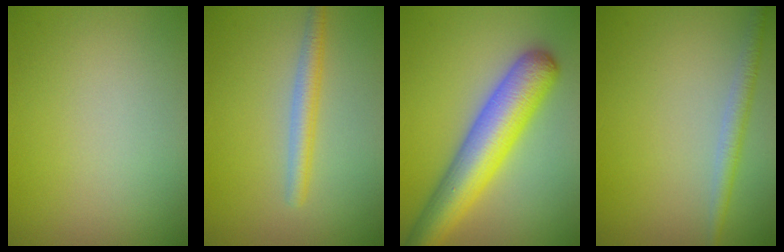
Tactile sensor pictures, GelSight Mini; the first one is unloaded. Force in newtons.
{"total": 2.4, "press": 2.4, "slide": 0.1}
{"total": 8.4, "press": 8.4, "slide": 0.3}
{"total": 2.1, "press": 2.1, "slide": 0.0}